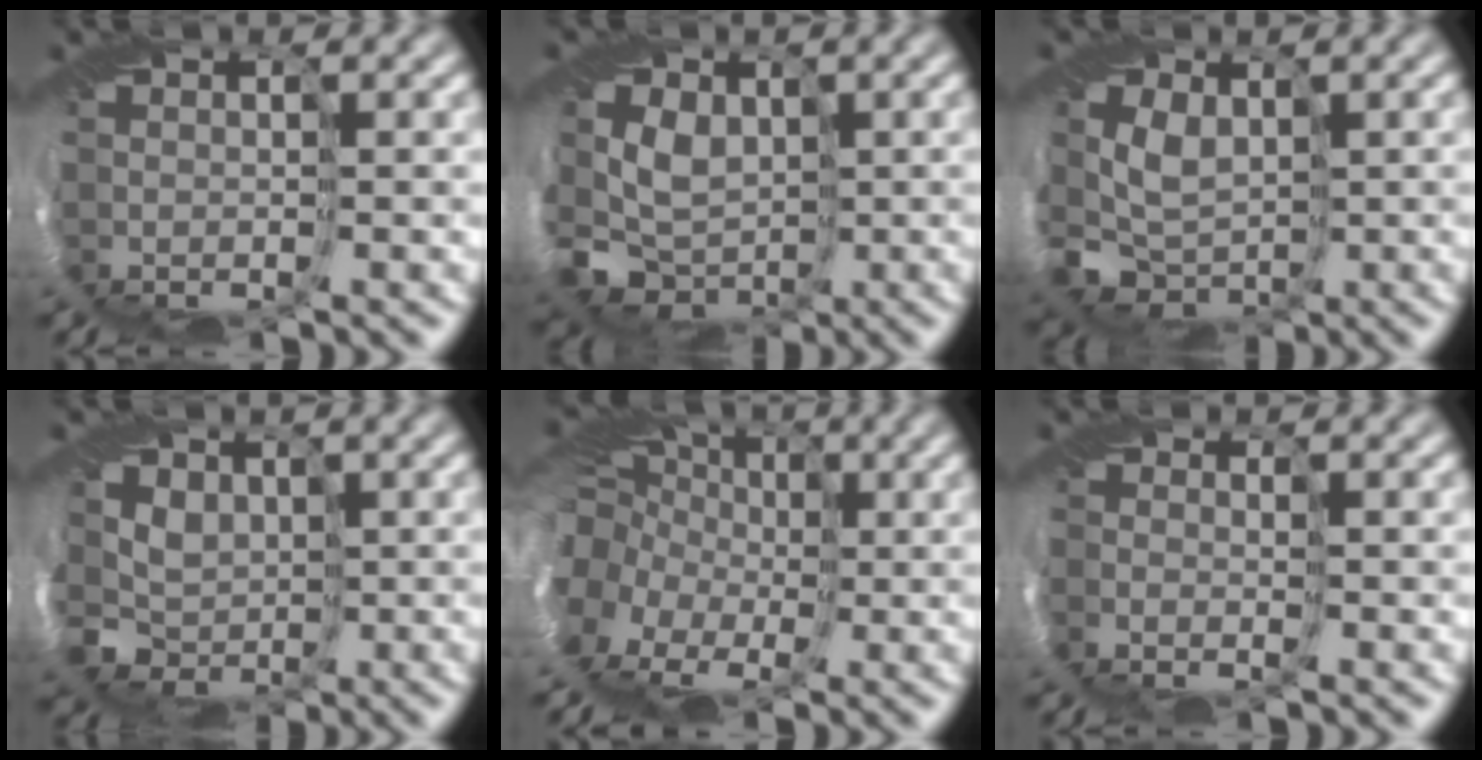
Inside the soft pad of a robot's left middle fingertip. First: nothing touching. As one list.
[{"total": 4.9, "force": [-1.0, 4.4, 2.0], "torque": [-0.043, -0.021, -0.022]}, {"total": 3.0, "force": [-0.4, 2.6, 1.4], "torque": [-0.039, -0.015, -0.010]}, {"total": 3.7, "force": [-0.5, 3.6, 0.6], "torque": [-0.006, -0.007, -0.026]}, {"total": 14.8, "force": [-1.7, 12.1, 8.2], "torque": [-0.206, 0.010, -0.067]}, {"total": 1.3, "force": [-1.1, 0.7, 0.1], "torque": [-0.001, -0.014, -0.023]}]